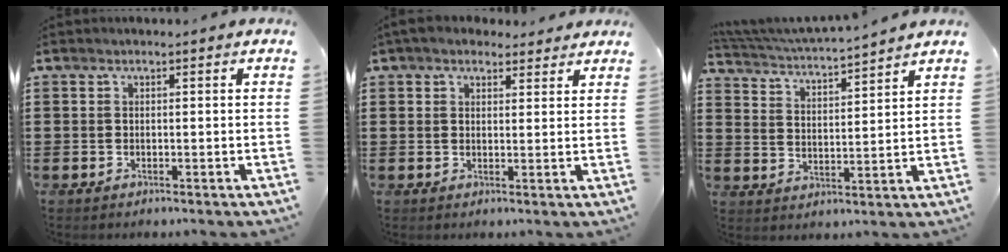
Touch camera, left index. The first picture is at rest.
{"total": 3.5, "force": [3.0, 1.4, 1.0], "torque": [-0.029, -0.002, 0.057]}
{"total": 4.3, "force": [4.1, -0.4, 0.9], "torque": [-0.040, -0.031, 0.067]}